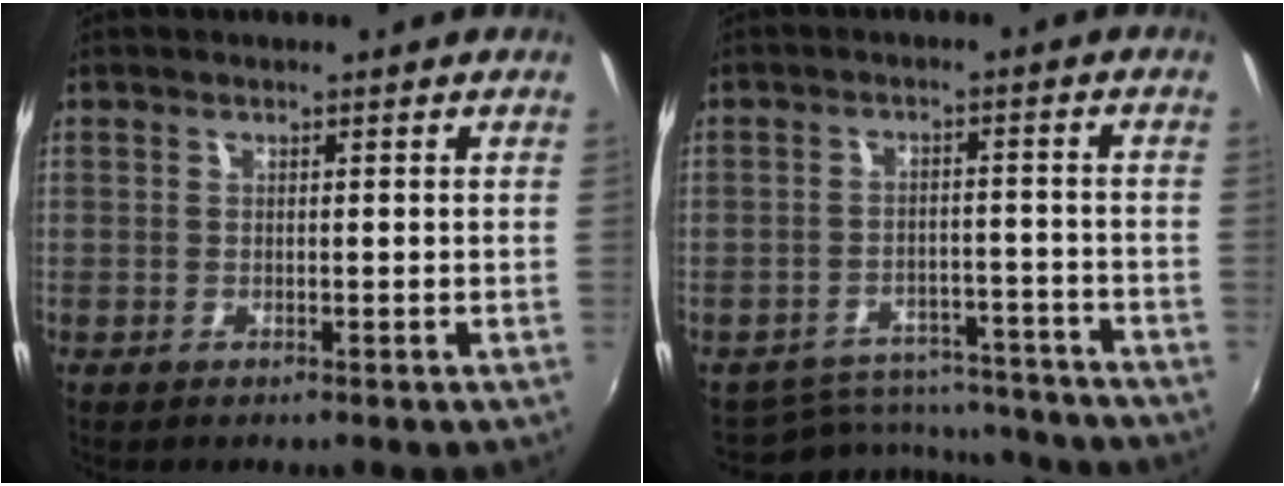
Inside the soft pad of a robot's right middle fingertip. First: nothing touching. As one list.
[{"total": 13.9, "force": [-12.7, 4.9, 2.7], "torque": [-0.064, 0.026, -0.160]}]